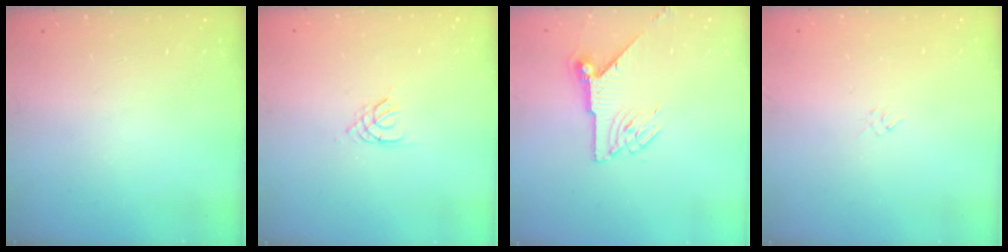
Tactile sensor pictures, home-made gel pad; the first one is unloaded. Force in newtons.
{"total": 1.8, "press": 1.8, "slide": 0.4}
{"total": 7.9, "press": 7.9, "slide": 0.2}
{"total": 1.6, "press": 1.6, "slide": 0.4}